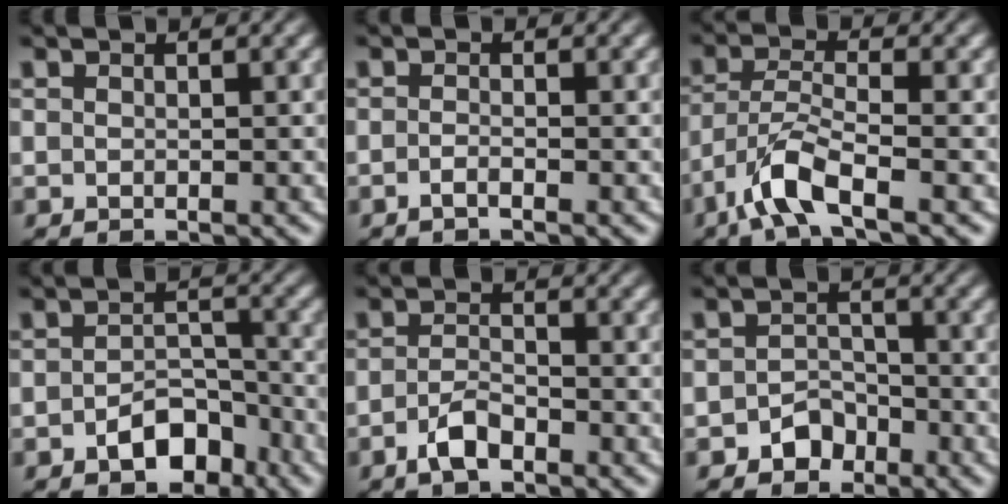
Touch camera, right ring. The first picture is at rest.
{"total": 1.3, "force": [-1.2, 0.2, 0.6], "torque": [-0.017, -0.004, -0.023]}
{"total": 4.1, "force": [-1.8, 1.6, 3.3], "torque": [-0.080, -0.021, -0.021]}
{"total": 4.2, "force": [-2.7, 2.5, 1.9], "torque": [-0.016, -0.007, -0.042]}
{"total": 2.7, "force": [-2.1, 1.0, 1.5], "torque": [-0.023, -0.006, -0.033]}
{"total": 3.4, "force": [-2.4, 2.4, 0.6], "torque": [-0.005, -0.010, -0.037]}